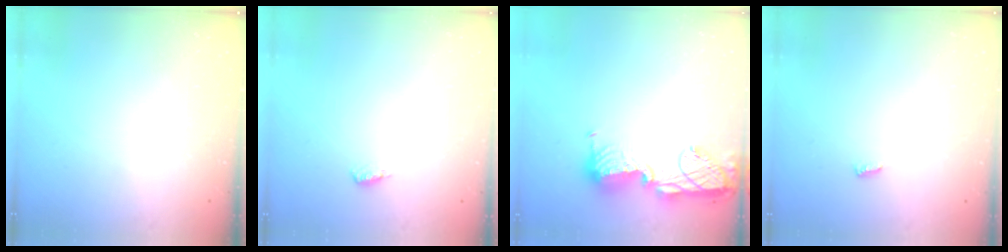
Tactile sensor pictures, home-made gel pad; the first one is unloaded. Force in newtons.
{"total": 4.4, "press": 4.1, "slide": 1.5}
{"total": 16.3, "press": 15.3, "slide": 5.7}
{"total": 2.8, "press": 2.8, "slide": 0.4}